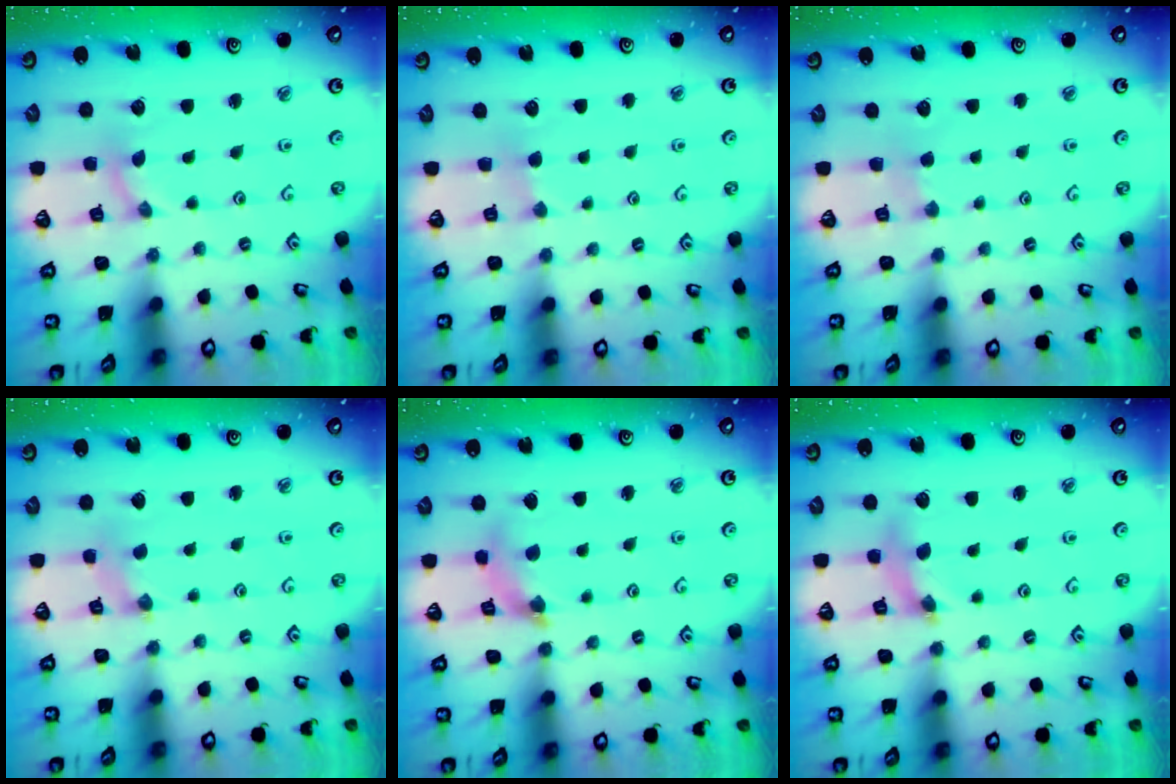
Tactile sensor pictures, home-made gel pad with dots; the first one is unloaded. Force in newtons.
{"total": 2.2, "press": 2.2, "slide": 0.5}
{"total": 2.0, "press": 1.9, "slide": 0.3}
{"total": 0.0}
{"total": 6.2, "press": 6.2, "slide": 0.7}
{"total": 4.9, "press": 4.9, "slide": 0.5}